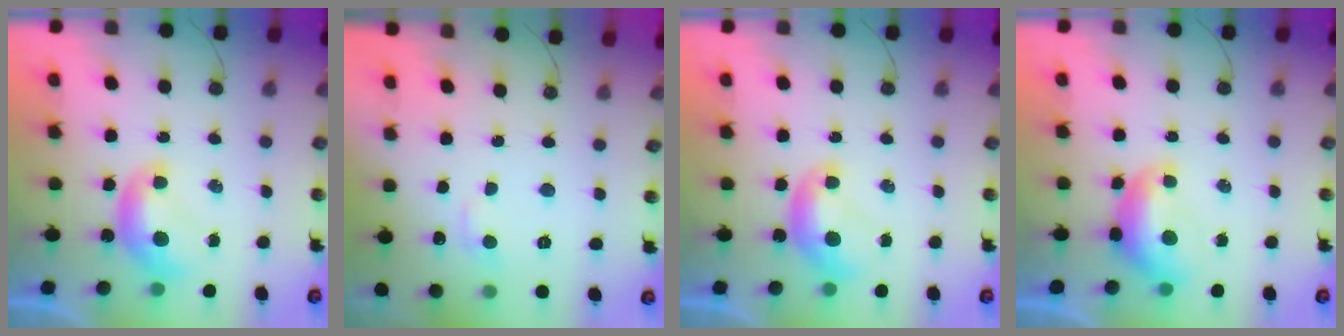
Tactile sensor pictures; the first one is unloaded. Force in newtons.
{"total": 1.1, "press": 0.9, "slide": 0.7}
{"total": 0.0}
{"total": 0.8, "press": 0.7, "slide": 0.4}